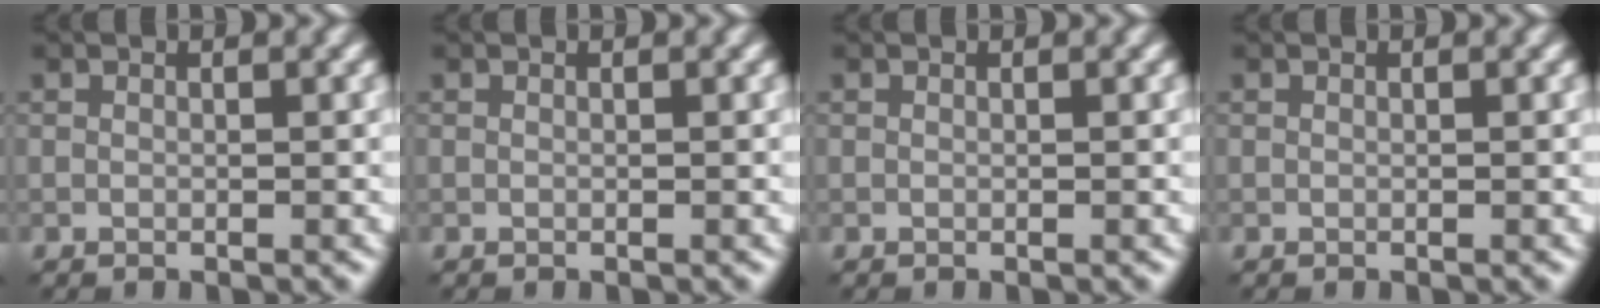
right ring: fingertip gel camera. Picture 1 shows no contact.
{"total": 0.0}
{"total": 0.0}
{"total": 0.0}